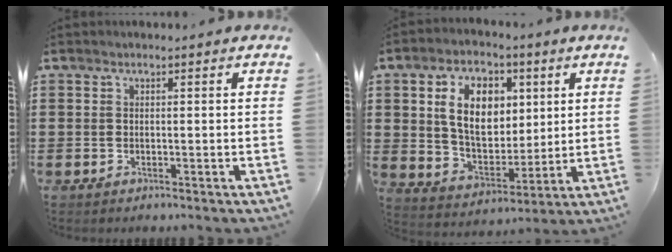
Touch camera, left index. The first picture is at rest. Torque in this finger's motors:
{"motor_torque": [2.14, 0.00, 1.05, 0.21]}